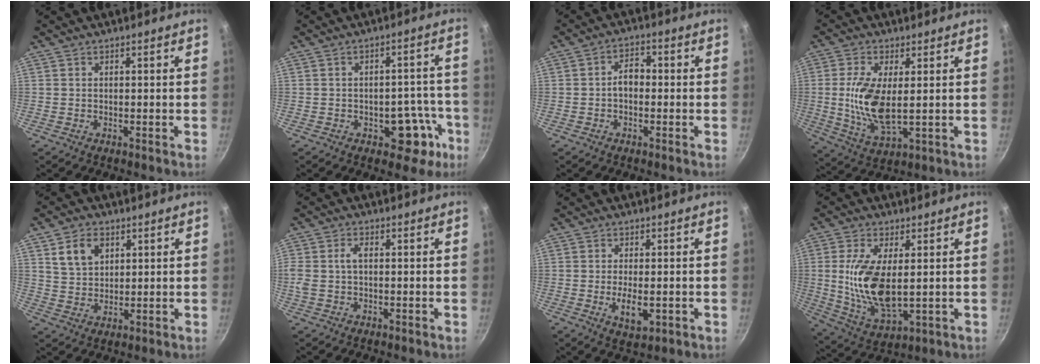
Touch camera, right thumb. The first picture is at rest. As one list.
[{"total": 9.1, "force": [-4.0, 5.3, 6.2], "torque": [-0.036, 0.043, -0.042]}, {"total": 4.2, "force": [-0.6, 2.8, 3.1], "torque": [-0.035, 0.019, -0.018]}, {"total": 11.1, "force": [0.4, 4.6, 10.1], "torque": [-0.208, -0.020, 0.016]}, {"total": 7.1, "force": [3.2, 4.9, 4.0], "torque": [-0.052, -0.013, 0.063]}, {"total": 4.2, "force": [0.2, 2.5, 3.3], "torque": [-0.086, 0.013, 0.005]}, {"total": 5.1, "force": [-1.0, 2.4, 4.3], "torque": [-0.074, -0.007, -0.012]}, {"total": 13.7, "force": [0.8, 6.3, 12.2], "torque": [-0.240, -0.022, 0.030]}]